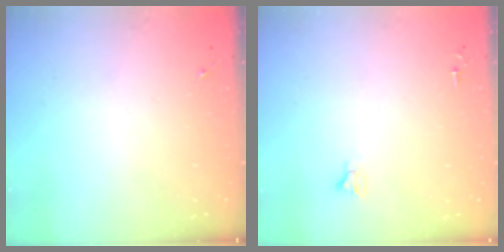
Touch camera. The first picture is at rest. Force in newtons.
{"total": 2.4, "press": 2.4, "slide": 0.2}